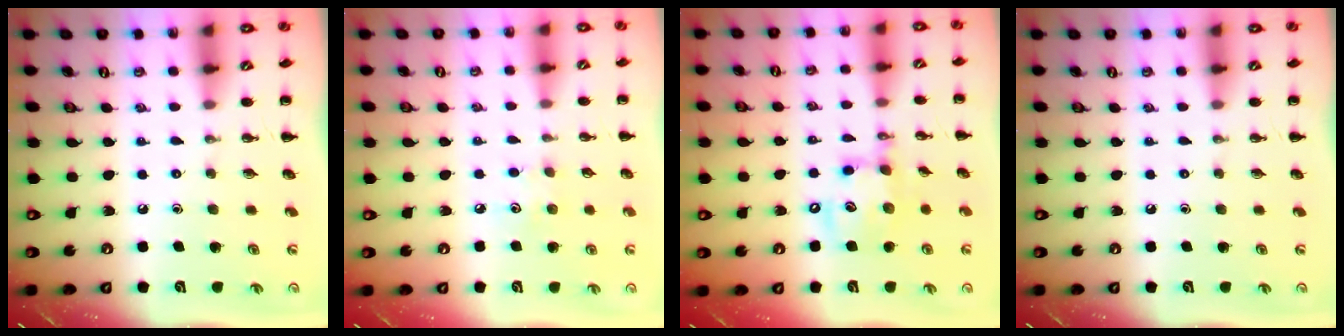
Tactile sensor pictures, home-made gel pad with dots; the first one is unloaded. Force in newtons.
{"total": 3.7, "press": 3.6, "slide": 0.9}
{"total": 13.5, "press": 13.2, "slide": 2.5}
{"total": 0.0}